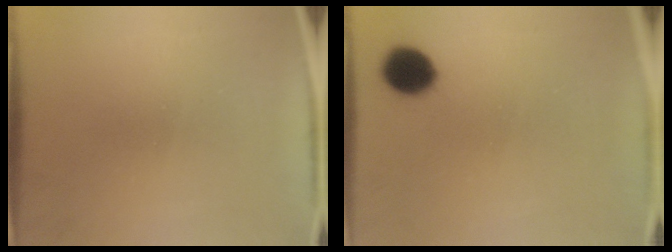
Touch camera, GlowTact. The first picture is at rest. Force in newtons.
{"total": 7.2}